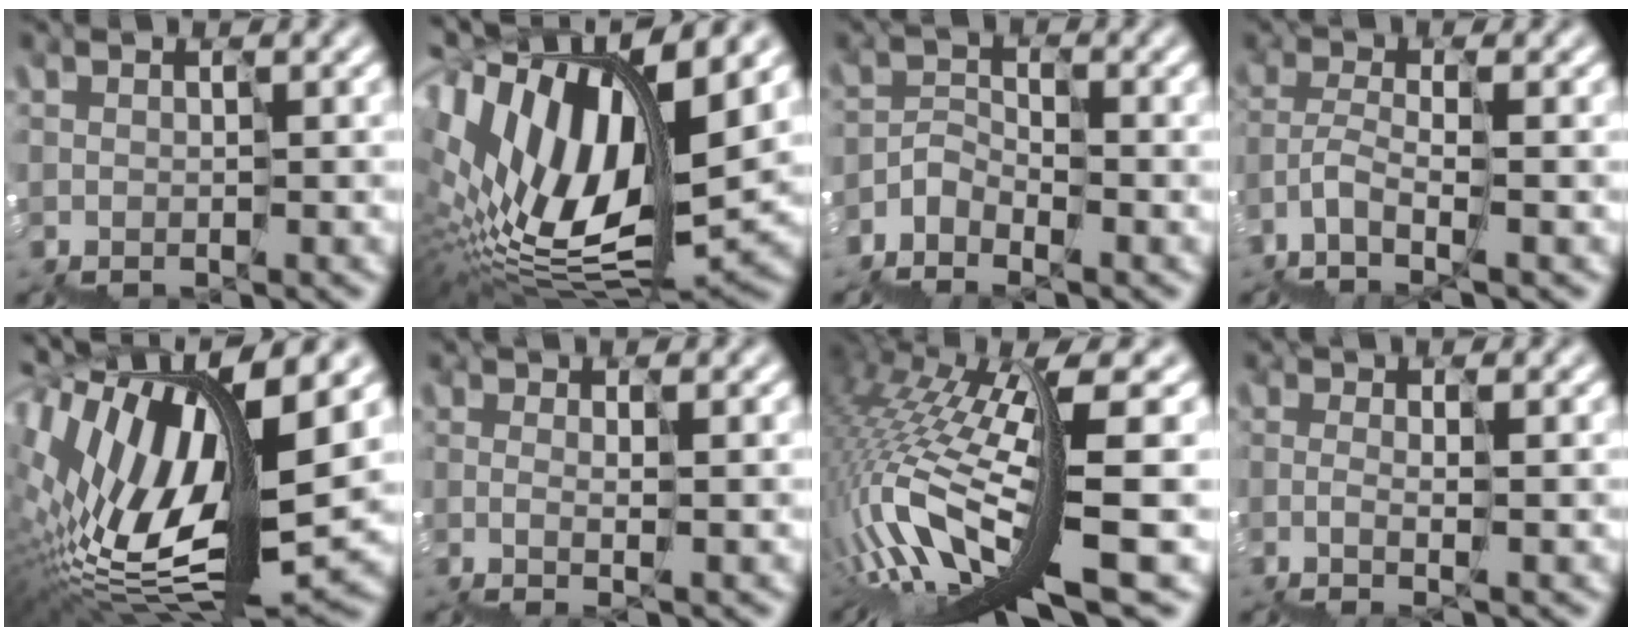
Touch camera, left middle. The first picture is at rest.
{"total": 15.3, "force": [4.6, 7.1, 12.8], "torque": [-0.258, 0.020, 0.090]}
{"total": 2.6, "force": [-2.4, 1.0, 0.1], "torque": [-0.013, 0.007, -0.047]}
{"total": 2.9, "force": [-1.0, 1.8, 2.1], "torque": [-0.052, 0.011, -0.022]}
{"total": 14.1, "force": [3.8, 6.1, 12.1], "torque": [-0.243, 0.021, 0.076]}
{"total": 1.4, "force": [0.2, 0.5, 1.3], "torque": [-0.019, -0.001, 0.004]}
{"total": 13.7, "force": [-1.8, 3.1, 13.3], "torque": [-0.288, 0.011, -0.008]}
{"total": 1.3, "force": [-0.4, 0.4, 1.2], "torque": [-0.029, 0.000, -0.011]}